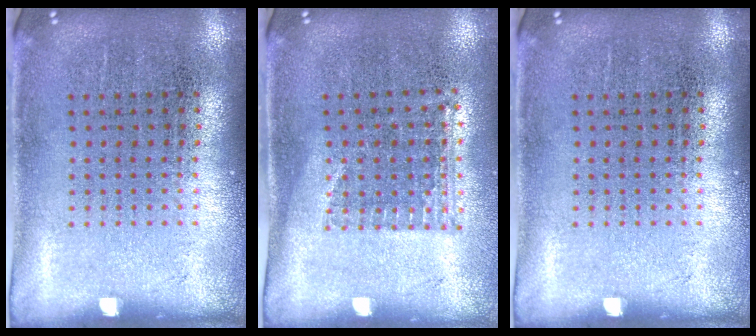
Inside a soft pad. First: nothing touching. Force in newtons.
{"total": 1.1, "press": 0.9, "slide": 0.6}
{"total": 0.0}